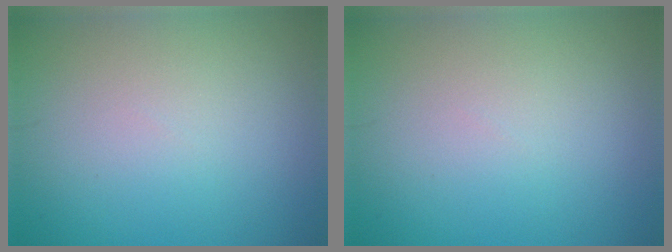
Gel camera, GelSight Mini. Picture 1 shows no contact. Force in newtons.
{"total": 0.0}